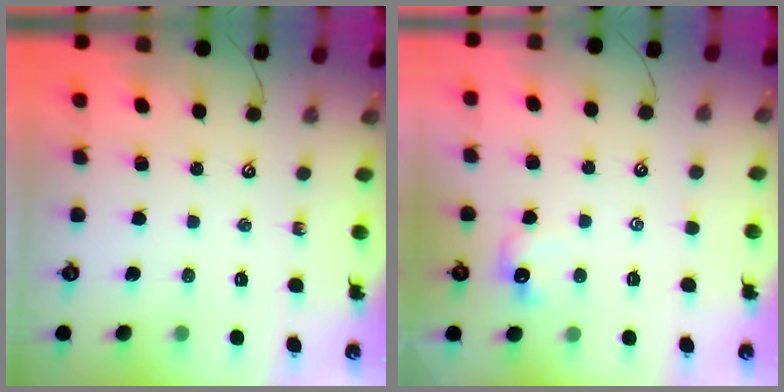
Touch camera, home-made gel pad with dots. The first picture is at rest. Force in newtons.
{"total": 2.2, "press": 2.1, "slide": 0.7}